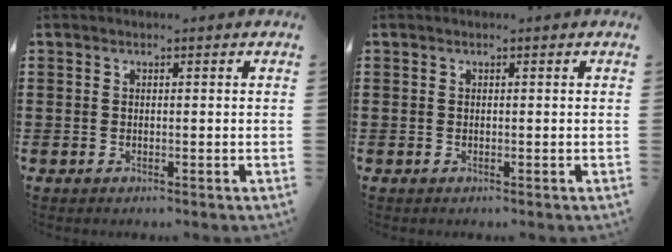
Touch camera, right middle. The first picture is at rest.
{"total": 0.0}